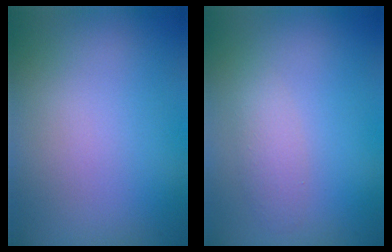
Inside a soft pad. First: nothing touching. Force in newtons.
{"total": 1.7, "press": 1.7, "slide": 0.1}